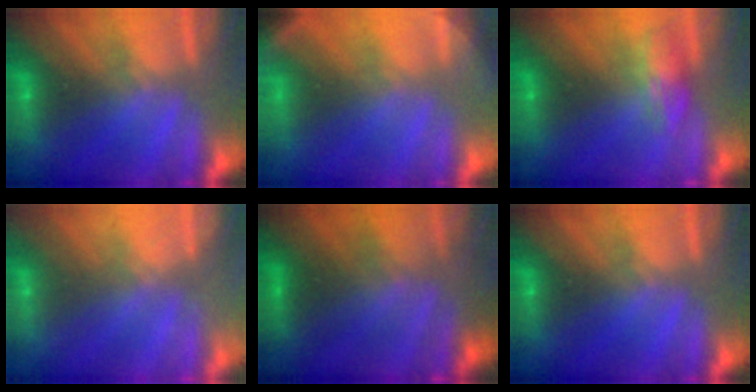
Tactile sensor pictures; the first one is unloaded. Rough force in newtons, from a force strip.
{"total": 3.3}
{"total": 2.5}
{"total": 2.4}
{"total": 4.6}
{"total": 0.0}